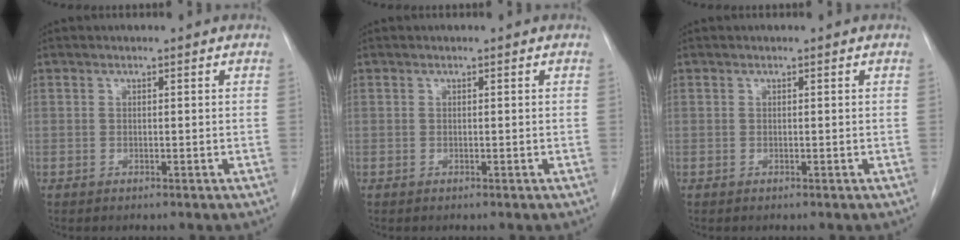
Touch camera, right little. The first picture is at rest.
{"total": 0.0}
{"total": 0.0}